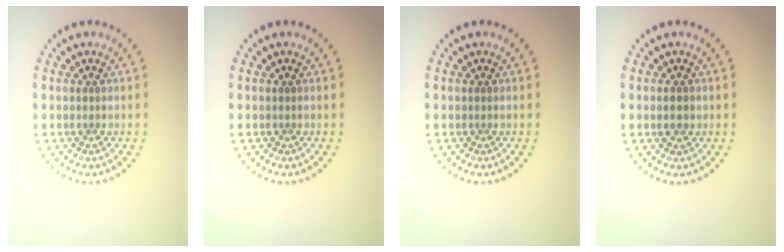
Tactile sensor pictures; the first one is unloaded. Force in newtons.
{"total": 0.0}
{"total": 0.0}
{"total": 1.3, "press": 1.3, "slide": 0.1}